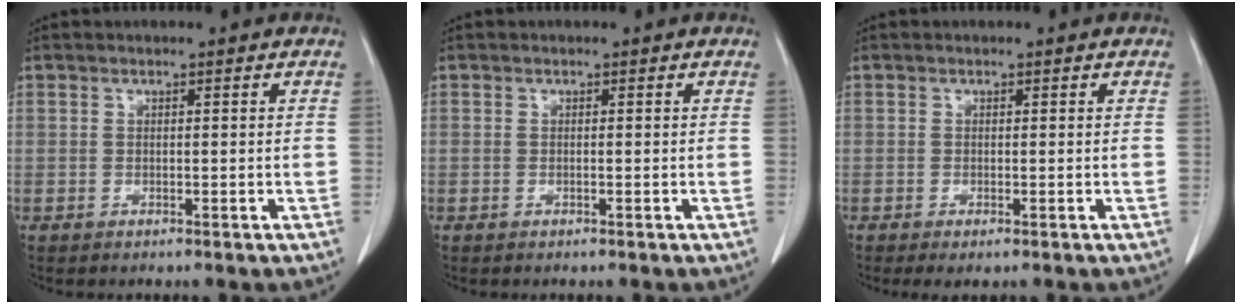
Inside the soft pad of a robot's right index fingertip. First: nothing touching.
{"total": 0.0}
{"total": 1.2, "force": [-0.5, 0.4, 1.0], "torque": [-0.018, -0.003, -0.007]}